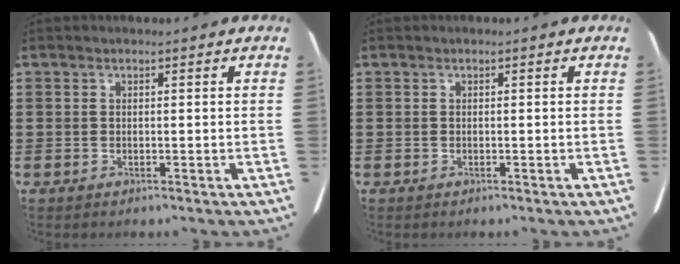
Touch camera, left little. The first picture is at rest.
{"total": 0.0}